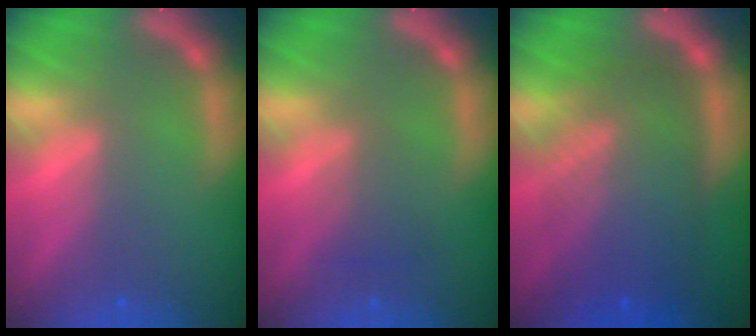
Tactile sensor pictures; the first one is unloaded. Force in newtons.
{"total": 2.0}
{"total": 10.0}